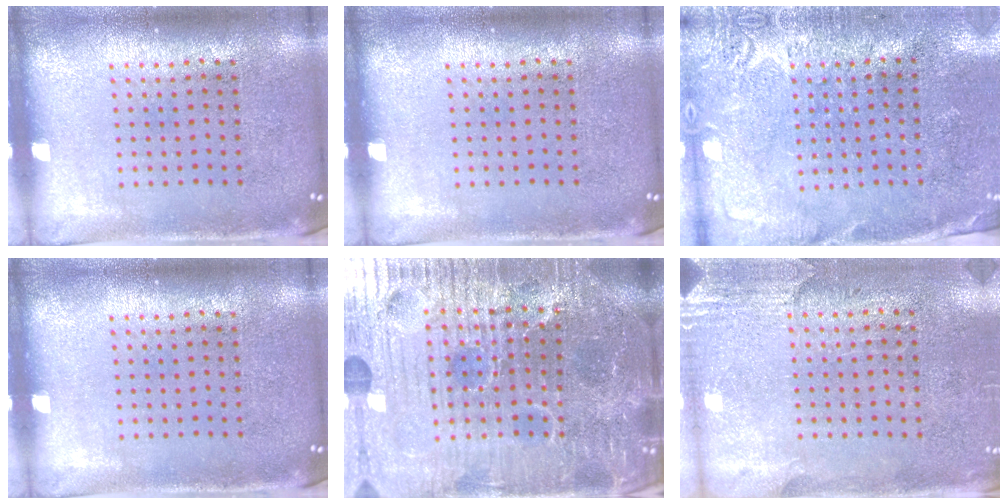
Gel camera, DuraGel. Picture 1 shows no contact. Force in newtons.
{"total": 0.0}
{"total": 2.8, "press": 2.6, "slide": 0.9}
{"total": 0.0}
{"total": 6.6, "press": 6.1, "slide": 2.7}
{"total": 2.7, "press": 2.3, "slide": 1.4}